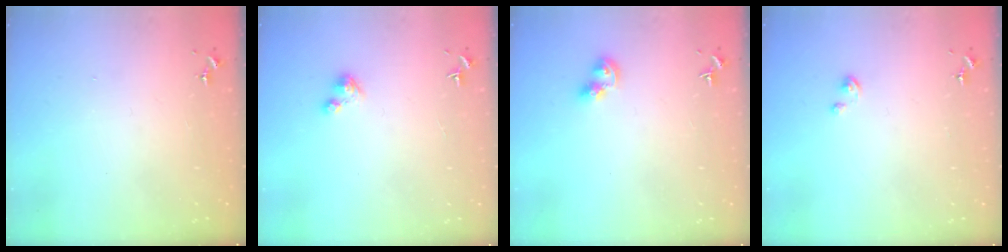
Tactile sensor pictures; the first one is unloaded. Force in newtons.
{"total": 2.4, "press": 2.4, "slide": 0.2}
{"total": 7.8, "press": 7.7, "slide": 0.8}
{"total": 1.1, "press": 1.1, "slide": 0.2}